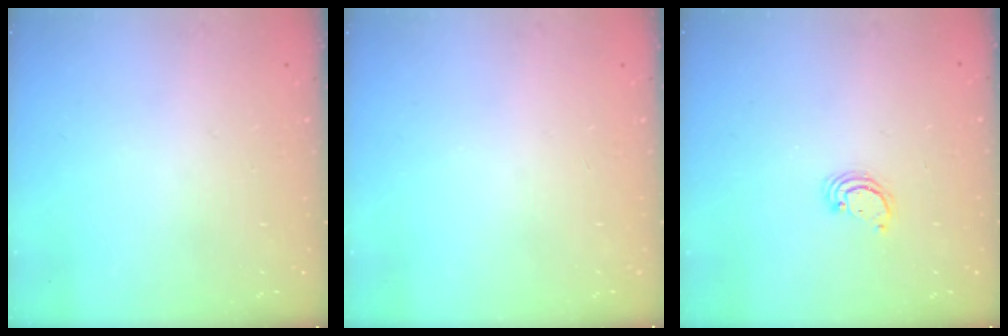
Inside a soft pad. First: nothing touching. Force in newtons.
{"total": 0.0}
{"total": 2.6, "press": 2.6, "slide": 0.3}